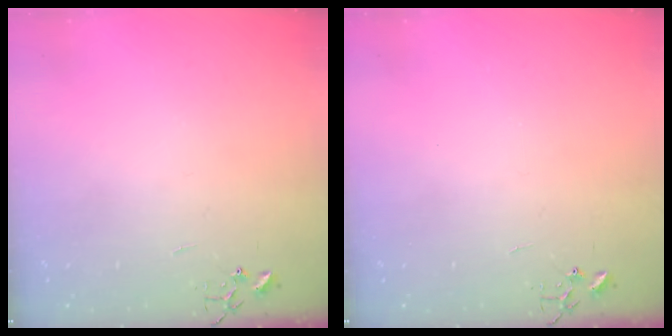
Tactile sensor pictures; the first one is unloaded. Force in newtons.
{"total": 0.0}